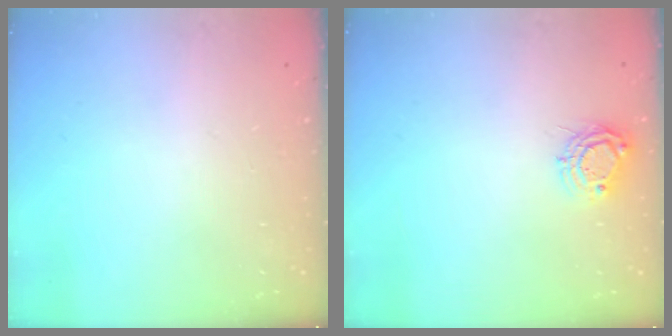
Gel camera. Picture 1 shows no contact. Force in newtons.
{"total": 7.4, "press": 7.3, "slide": 0.7}